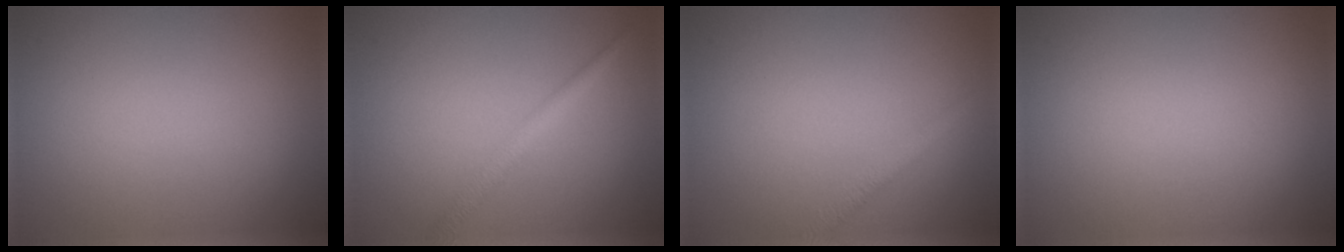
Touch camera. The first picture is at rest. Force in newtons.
{"total": 2.0, "press": 2.0, "slide": 0.0}
{"total": 1.3, "press": 1.3, "slide": 0.0}
{"total": 0.0}